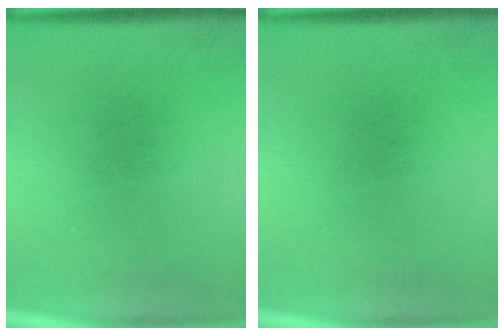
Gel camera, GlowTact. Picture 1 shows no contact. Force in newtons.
{"total": 0.0}